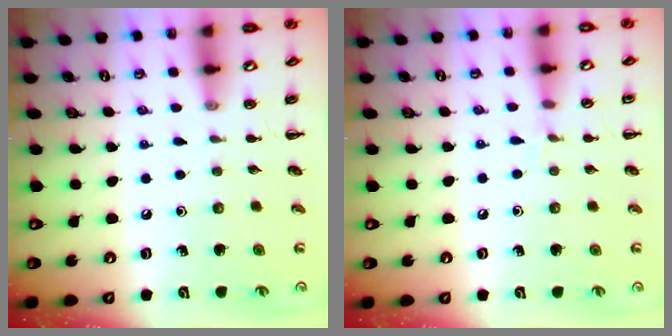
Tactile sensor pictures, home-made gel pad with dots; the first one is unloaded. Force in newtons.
{"total": 3.6, "press": 3.3, "slide": 1.3}